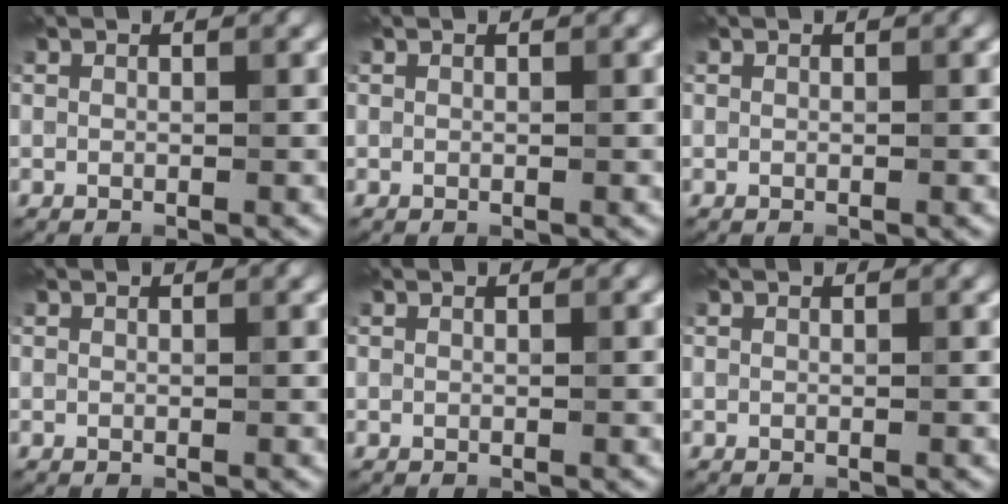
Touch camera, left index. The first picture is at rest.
{"total": 0.0}
{"total": 0.0}
{"total": 0.0}
{"total": 0.0}
{"total": 0.0}